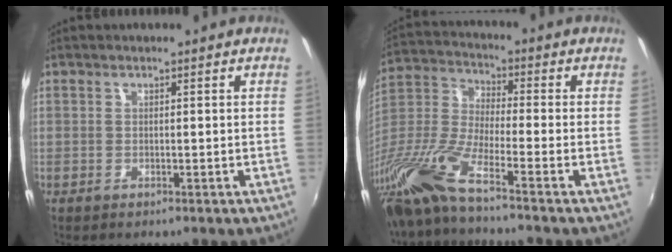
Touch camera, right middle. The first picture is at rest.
{"total": 13.8, "force": [-10.6, -0.3, 8.8], "torque": [-0.180, -0.031, -0.218]}